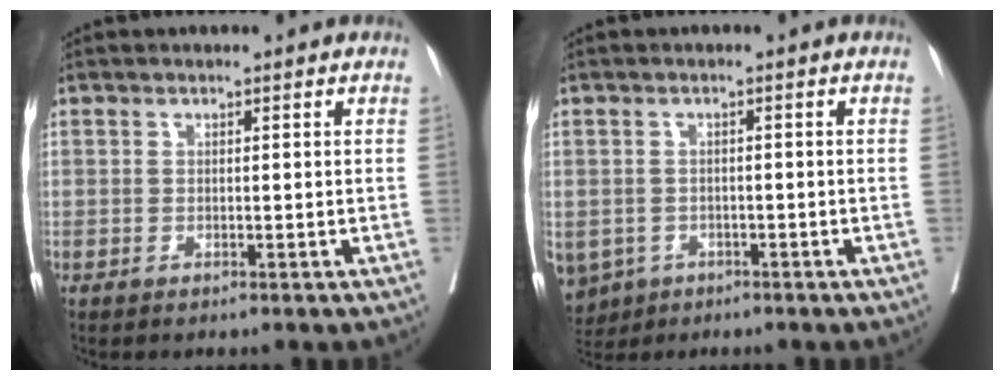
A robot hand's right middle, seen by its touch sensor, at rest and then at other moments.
{"total": 9.5, "force": [-4.7, 7.6, 3.2], "torque": [-0.097, -0.004, -0.065]}